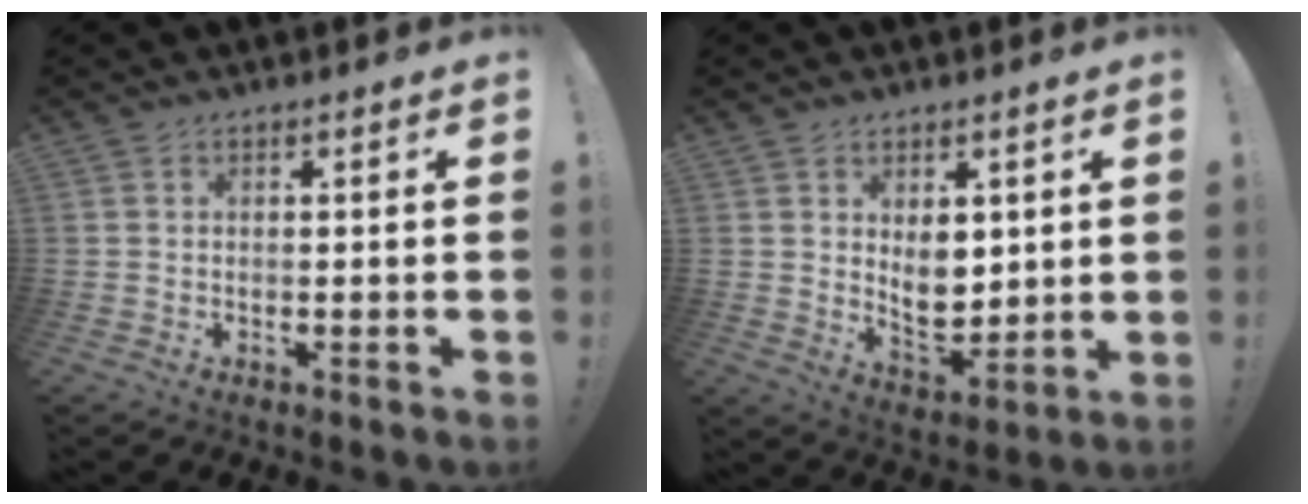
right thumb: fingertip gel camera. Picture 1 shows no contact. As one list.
[{"total": 8.5, "force": [3.2, 5.8, 5.3], "torque": [-0.062, -0.028, 0.061]}]